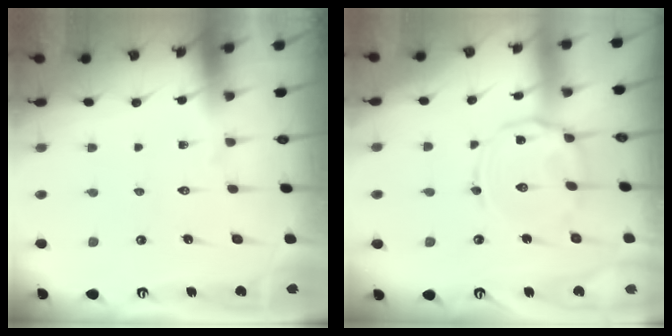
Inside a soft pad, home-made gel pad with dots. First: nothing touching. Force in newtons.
{"total": 7.3, "press": 7.3, "slide": 0.6}